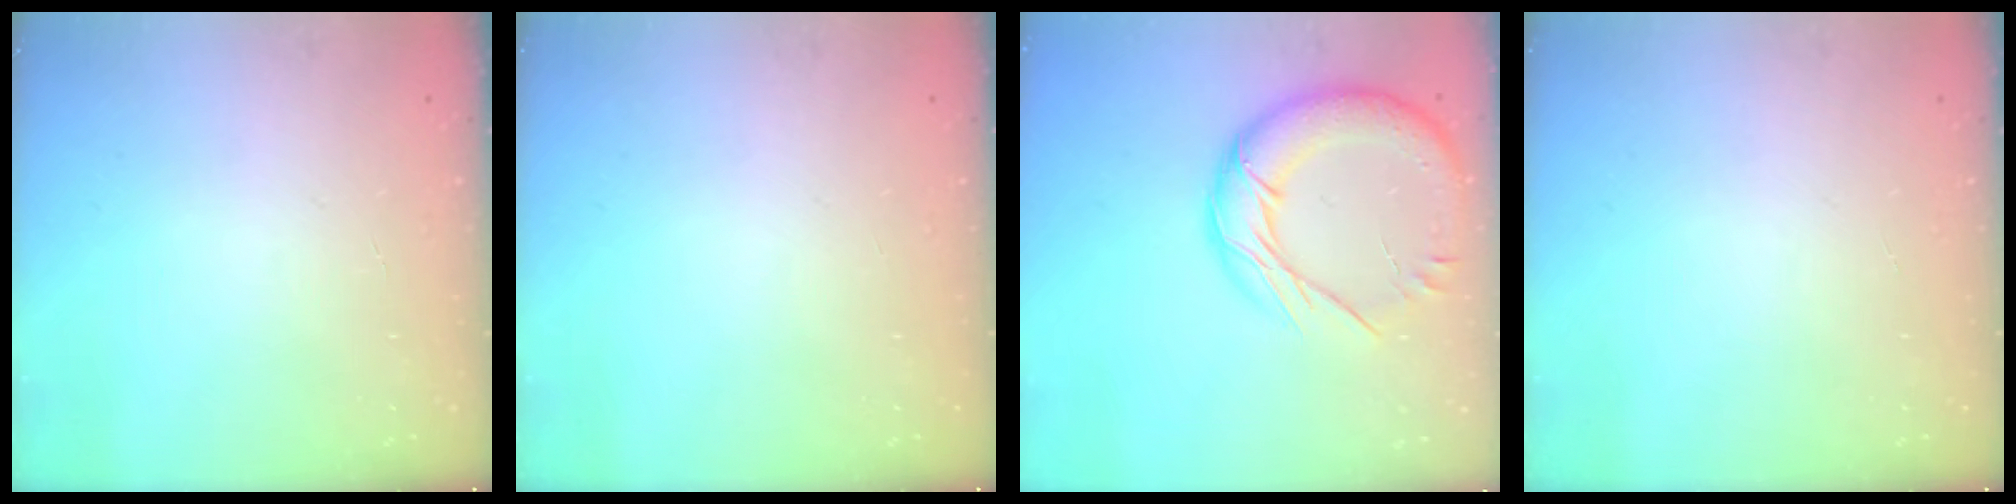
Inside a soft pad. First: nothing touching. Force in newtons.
{"total": 0.0}
{"total": 18.5, "press": 18.4, "slide": 2.1}
{"total": 0.0}